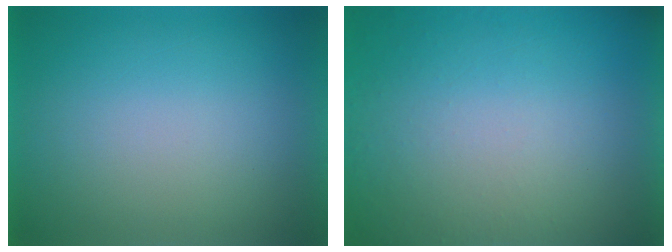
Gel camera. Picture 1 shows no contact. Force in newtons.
{"total": 5.0}